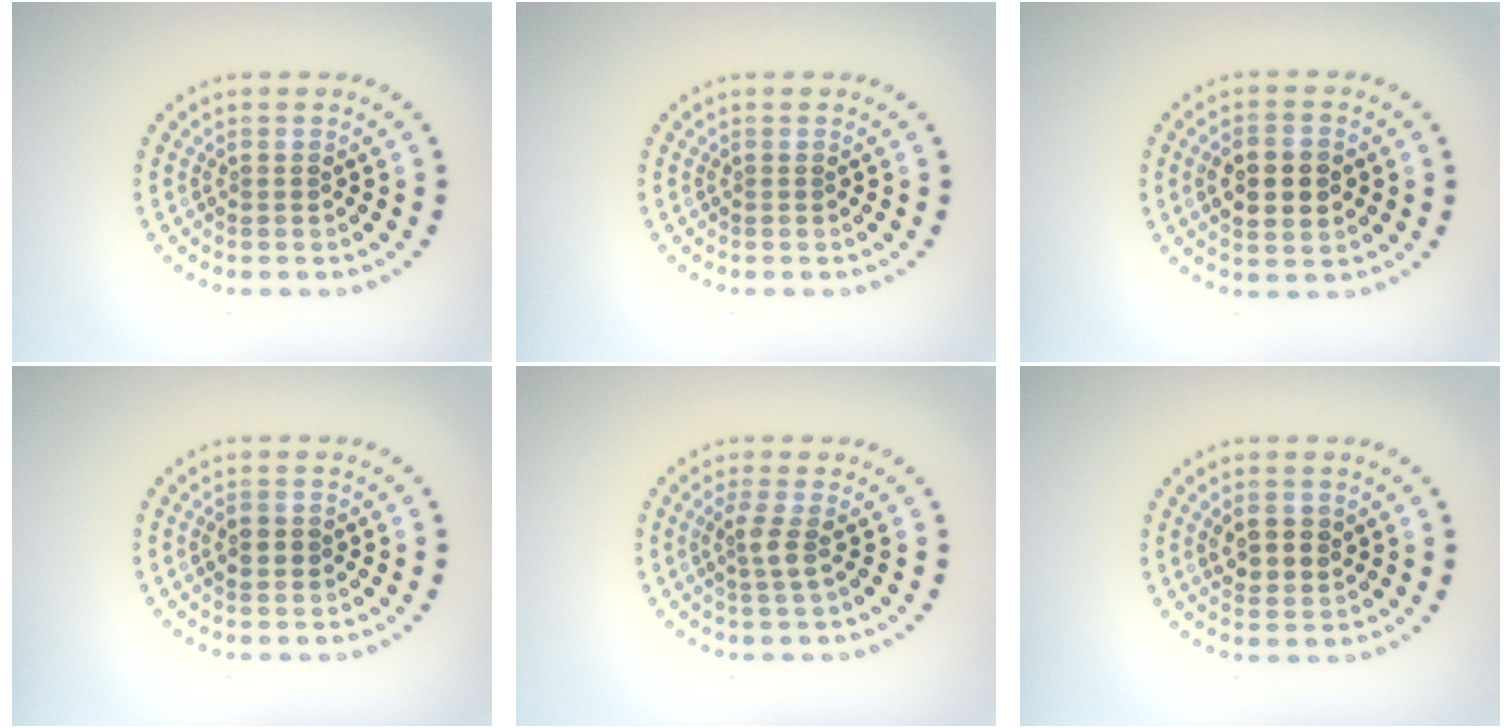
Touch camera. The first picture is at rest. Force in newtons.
{"total": 0.0}
{"total": 4.9, "press": 4.9, "slide": 0.3}
{"total": 1.2, "press": 1.2, "slide": 0.2}
{"total": 1.9, "press": 1.4, "slide": 1.3}
{"total": 2.7, "press": 2.6, "slide": 0.7}